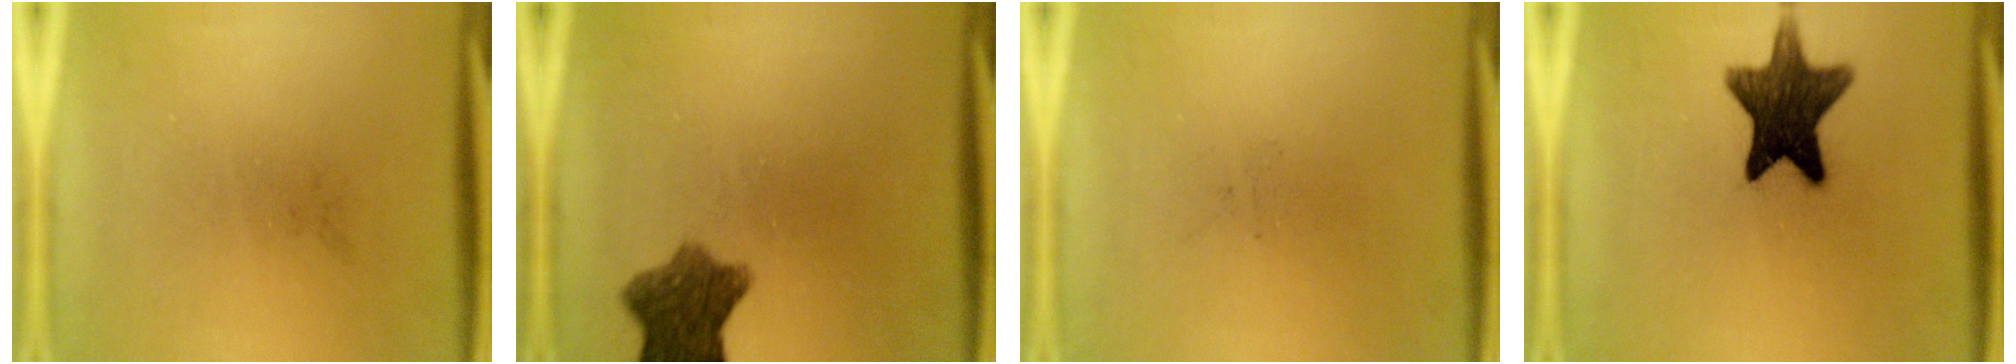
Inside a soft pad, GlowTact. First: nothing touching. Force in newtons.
{"total": 8.2}
{"total": 0.0}
{"total": 12.5}